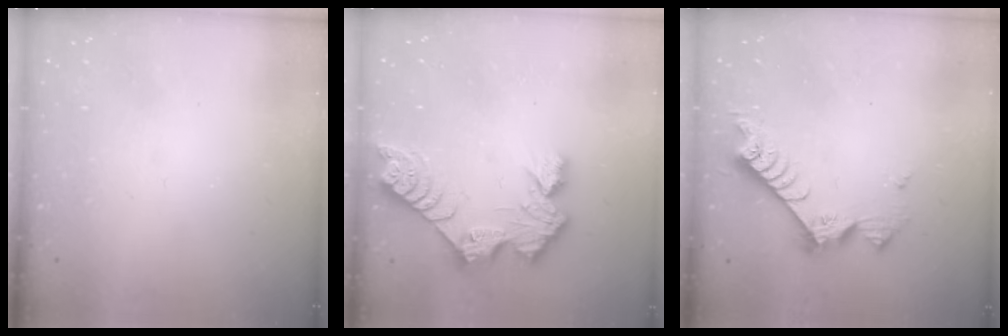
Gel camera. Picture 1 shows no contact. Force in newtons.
{"total": 10.9, "press": 10.9, "slide": 0.8}
{"total": 7.6, "press": 7.6, "slide": 0.4}